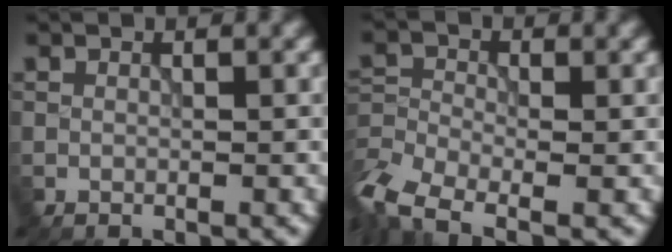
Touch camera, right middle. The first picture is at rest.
{"total": 6.4, "force": [-4.0, 3.1, 4.0], "torque": [-0.089, -0.010, -0.091]}